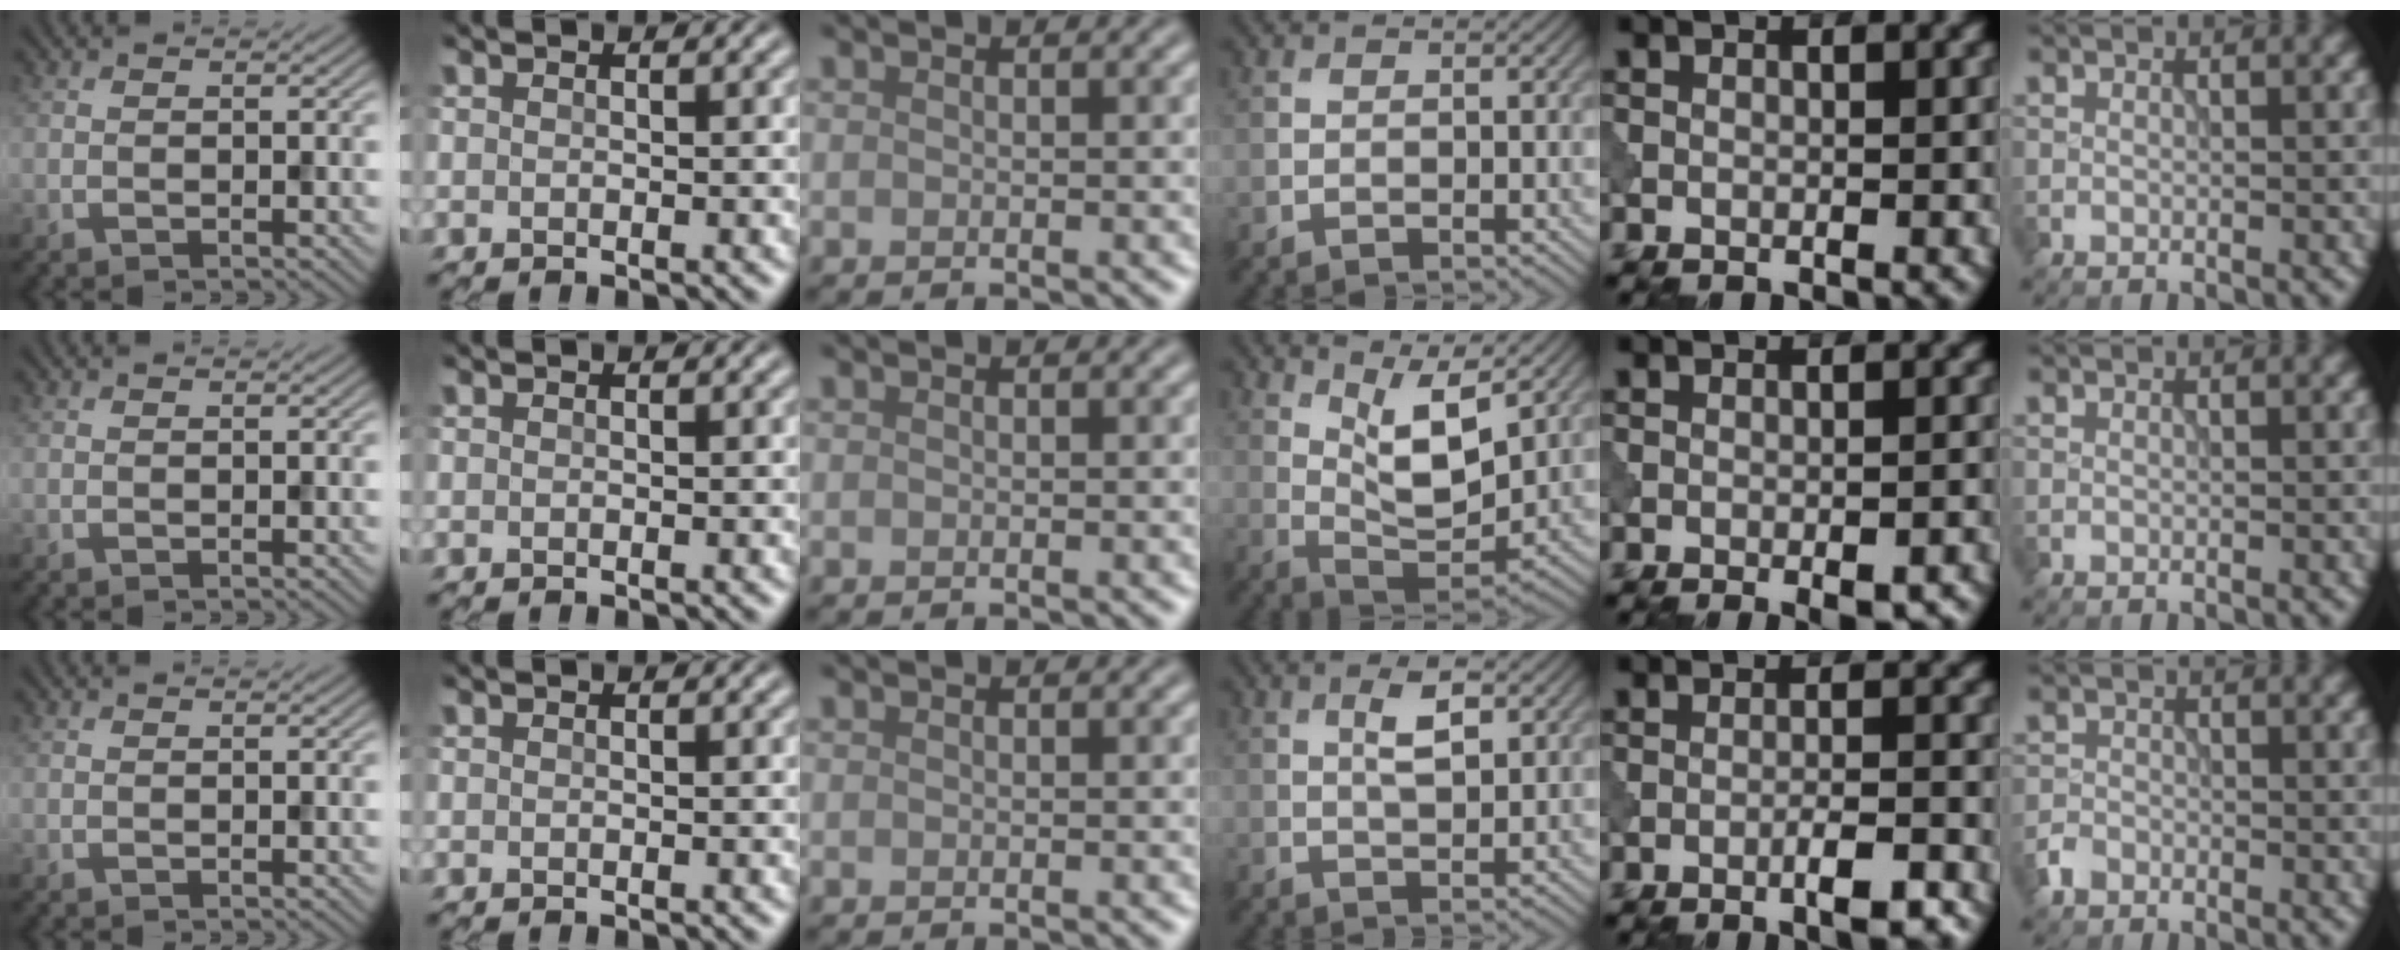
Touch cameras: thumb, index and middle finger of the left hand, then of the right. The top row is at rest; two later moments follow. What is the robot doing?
{"motion": "shake", "object": "bell"}